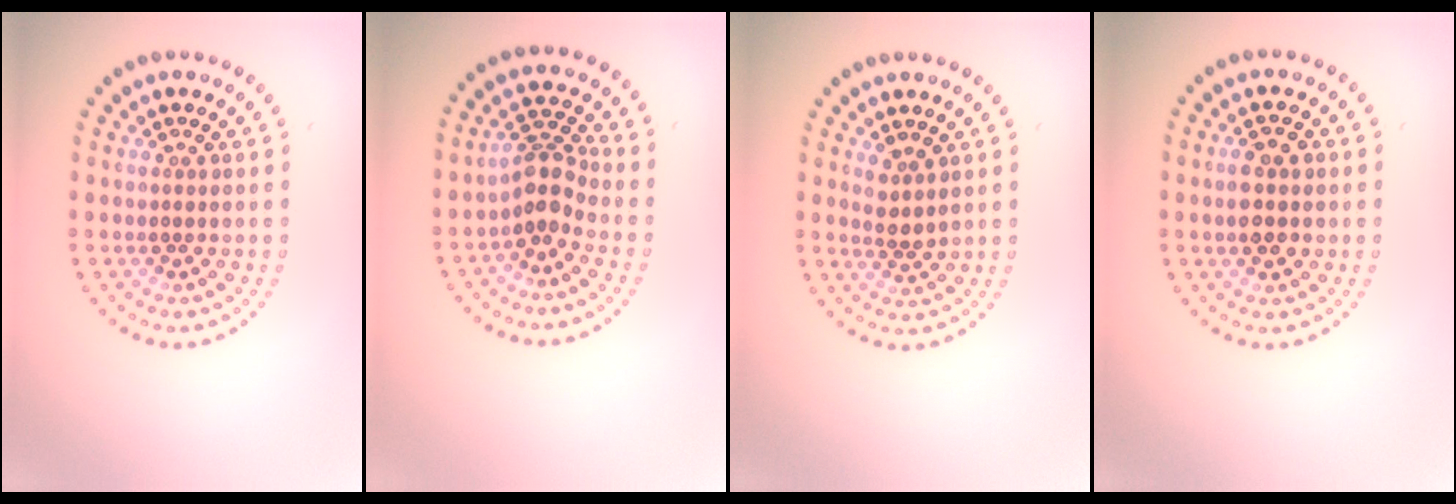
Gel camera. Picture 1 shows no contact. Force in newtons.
{"total": 2.7, "press": 2.0, "slide": 1.8}
{"total": 1.8, "press": 1.4, "slide": 1.1}
{"total": 3.0, "press": 3.0, "slide": 0.1}